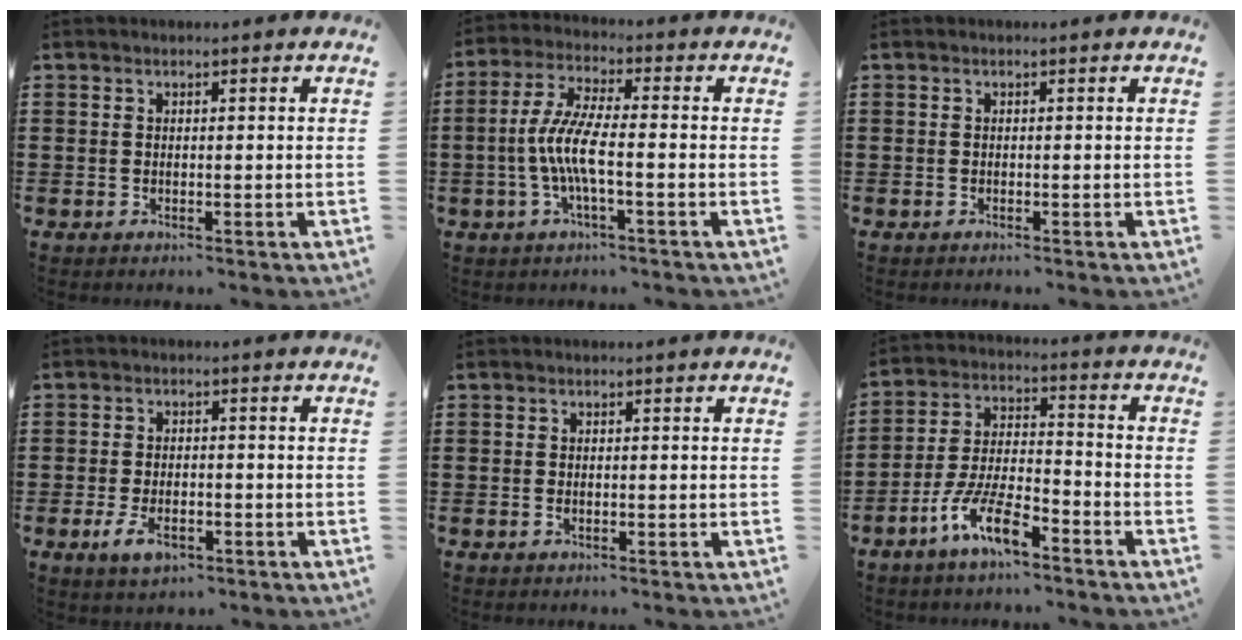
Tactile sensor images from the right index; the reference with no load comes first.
{"total": 7.1, "force": [-1.8, 1.1, 6.7], "torque": [-0.160, -0.018, -0.045]}
{"total": 0.0}
{"total": 3.7, "force": [-1.7, 1.8, 2.7], "torque": [-0.061, -0.004, -0.034]}
{"total": 0.6, "force": [-0.2, 0.2, 0.6], "torque": [-0.013, -0.005, -0.002]}
{"total": 9.1, "force": [-6.1, 2.4, 6.4], "torque": [-0.148, -0.002, -0.120]}